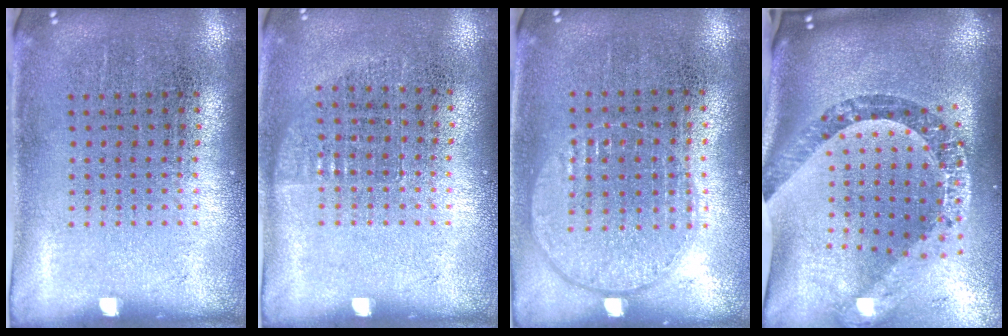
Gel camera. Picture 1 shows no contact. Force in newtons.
{"total": 0.7, "press": 0.6, "slide": 0.4}
{"total": 0.9, "press": 0.9, "slide": 0.3}
{"total": 3.0, "press": 2.2, "slide": 2.0}